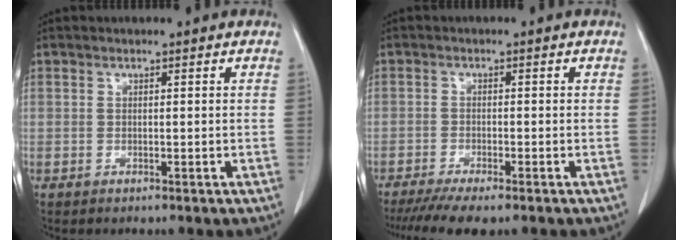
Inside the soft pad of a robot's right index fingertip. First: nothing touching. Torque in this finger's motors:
{"motor_torque": [-0.05, -0.05, 0.17, 0.03]}